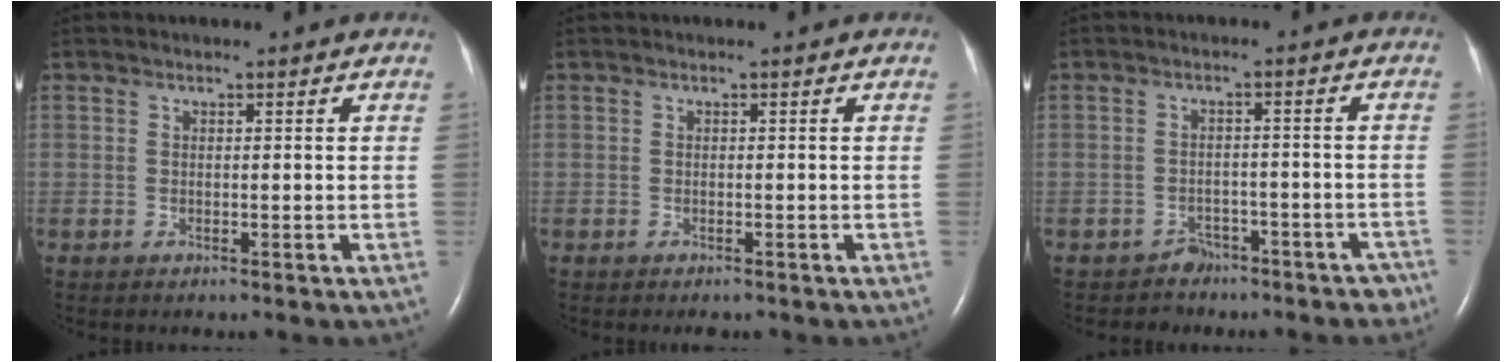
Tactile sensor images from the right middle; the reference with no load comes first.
{"total": 0.7, "force": [-0.6, 0.2, 0.3], "torque": [-0.010, -0.003, -0.007]}
{"total": 5.7, "force": [-4.5, 3.6, -0.3], "torque": [0.031, 0.029, -0.057]}